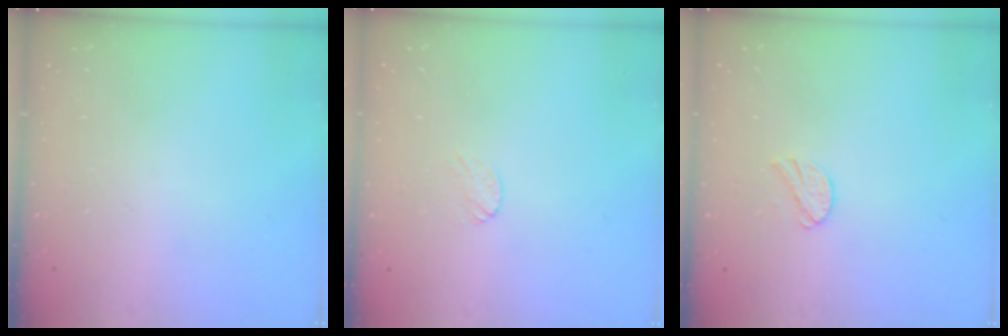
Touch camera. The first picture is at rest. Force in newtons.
{"total": 4.5, "press": 4.4, "slide": 0.5}
{"total": 8.5, "press": 8.4, "slide": 0.7}